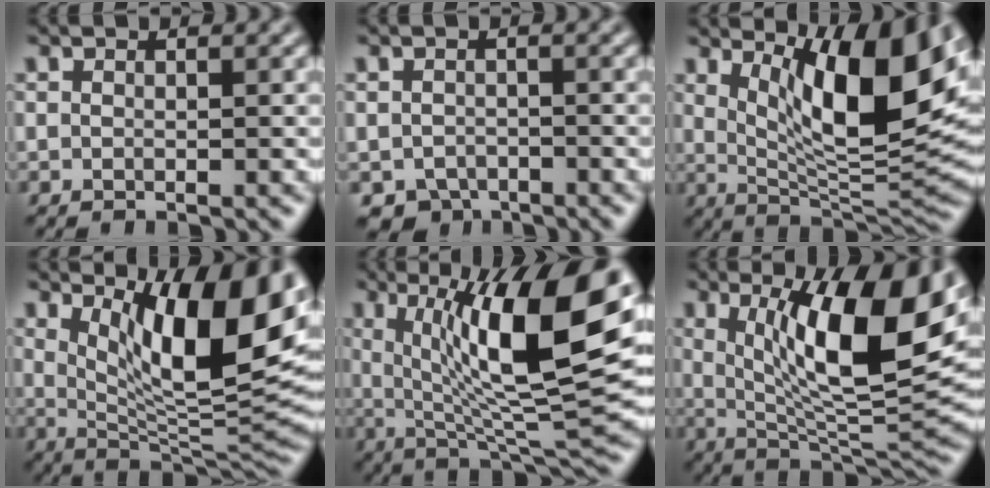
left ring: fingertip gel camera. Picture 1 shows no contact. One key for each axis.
{"total": 2.5, "fx": -1.9, "fy": 1.6, "fz": 0.5, "tx": 0.001, "ty": -0.006, "tz": -0.036}
{"total": 12.2, "fx": 4.3, "fy": 3.4, "fz": 10.9, "tx": -0.165, "ty": -0.008, "tz": 0.078}
{"total": 13.7, "fx": 5.1, "fy": 4.2, "fz": 12.0, "tx": -0.159, "ty": -0.005, "tz": 0.083}
{"total": 13.6, "fx": 3.6, "fy": 3.4, "fz": 12.7, "tx": -0.189, "ty": 0.001, "tz": 0.060}
{"total": 13.8, "fx": 4.2, "fy": 3.9, "fz": 12.5, "tx": -0.184, "ty": -0.003, "tz": 0.069}